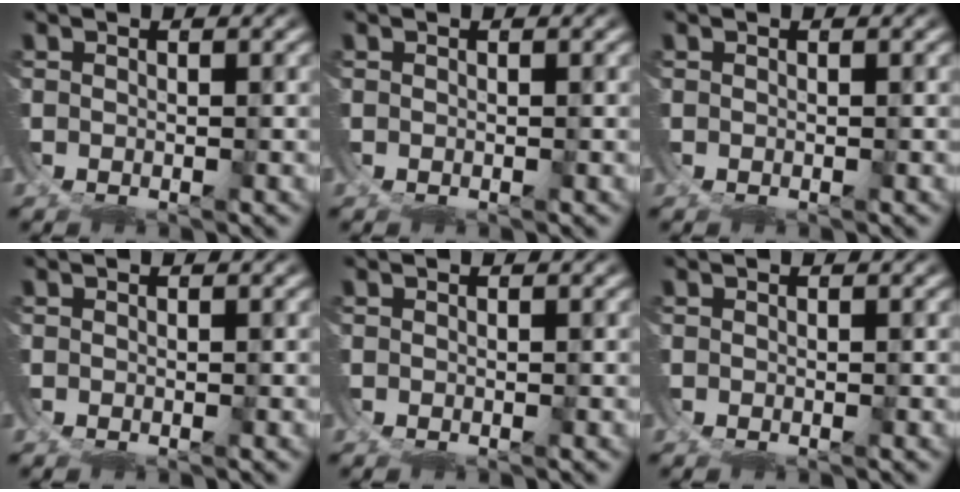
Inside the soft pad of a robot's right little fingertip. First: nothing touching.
{"total": 0.0}
{"total": 0.0}
{"total": 0.0}
{"total": 0.0}
{"total": 0.0}